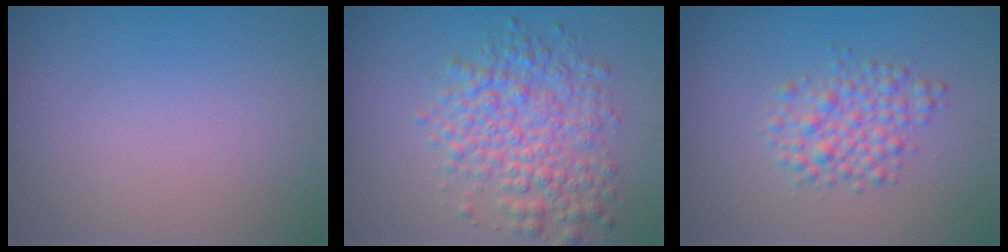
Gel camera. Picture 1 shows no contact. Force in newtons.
{"total": 5.7, "press": 5.7, "slide": 0.1}
{"total": 3.3, "press": 3.2, "slide": 0.1}